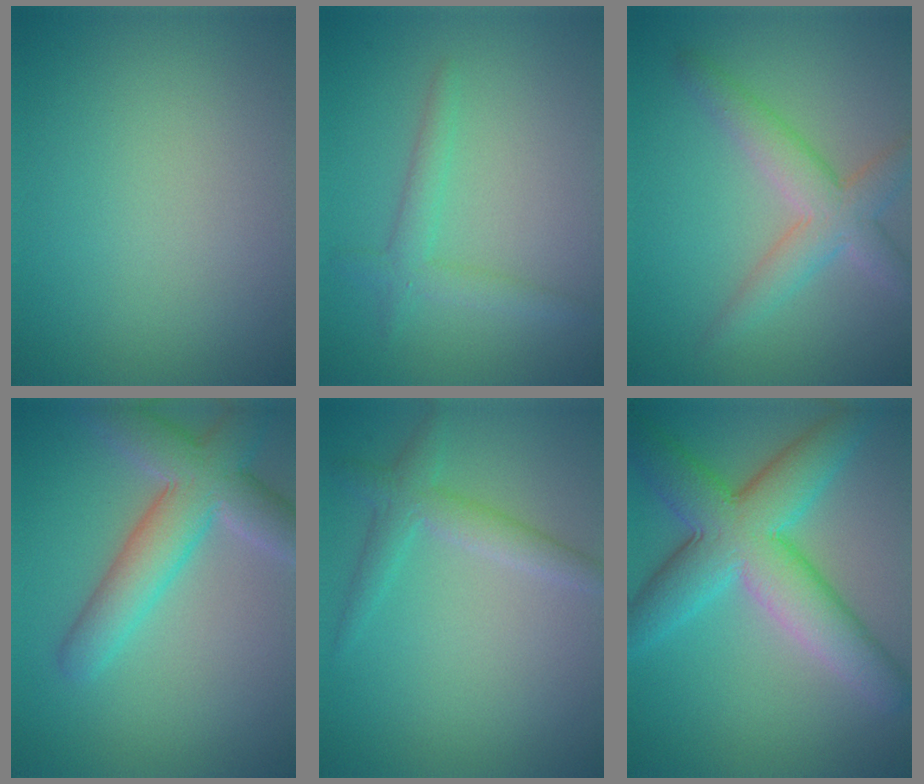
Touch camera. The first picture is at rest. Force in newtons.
{"total": 1.3, "press": 1.3, "slide": 0.1}
{"total": 4.4, "press": 4.4, "slide": 0.3}
{"total": 5.6, "press": 5.6, "slide": 0.6}
{"total": 2.8, "press": 2.8, "slide": 0.2}
{"total": 9.2, "press": 9.2, "slide": 0.3}